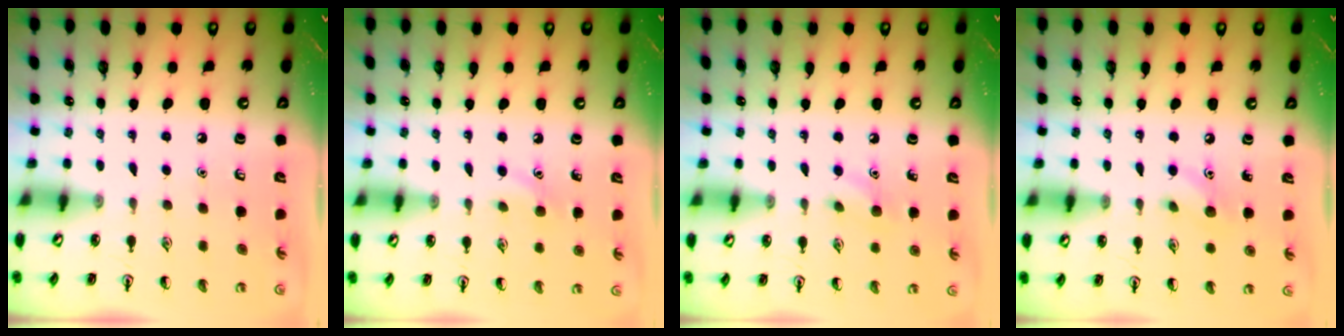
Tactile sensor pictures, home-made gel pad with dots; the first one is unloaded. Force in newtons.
{"total": 5.7, "press": 5.5, "slide": 1.5}
{"total": 6.4, "press": 6.2, "slide": 1.4}
{"total": 6.3, "press": 6.2, "slide": 0.9}